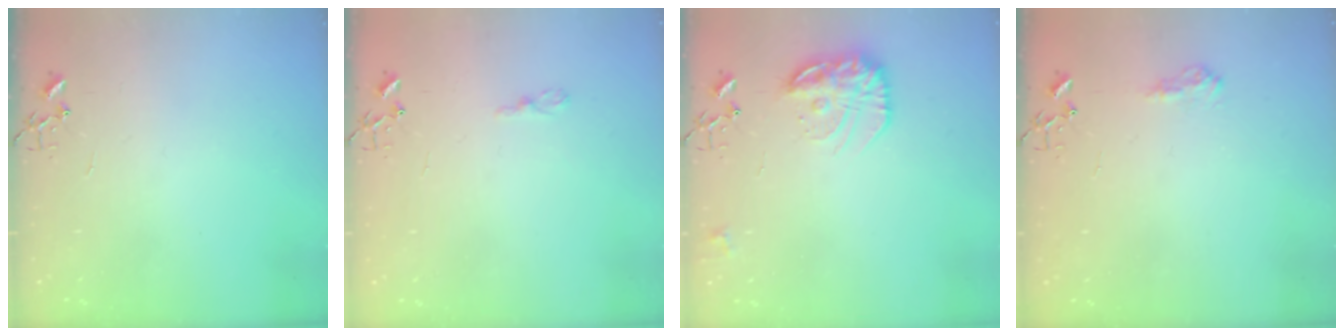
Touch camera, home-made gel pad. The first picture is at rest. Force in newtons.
{"total": 3.8, "press": 3.8, "slide": 0.4}
{"total": 15.4, "press": 15.3, "slide": 1.0}
{"total": 8.8, "press": 8.8, "slide": 0.8}